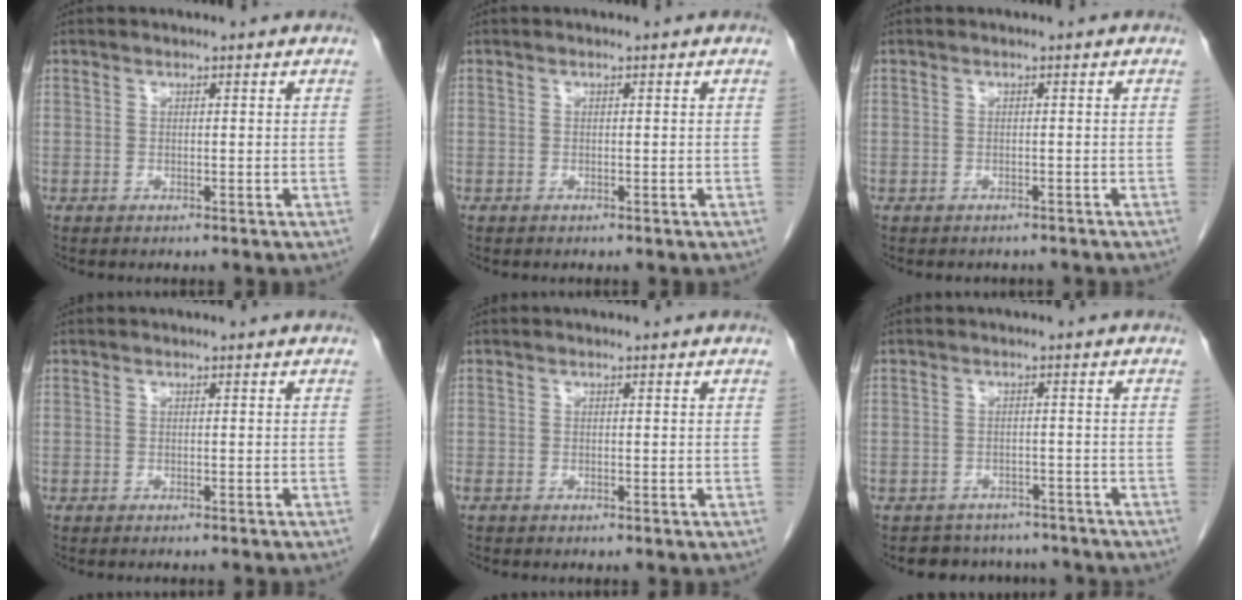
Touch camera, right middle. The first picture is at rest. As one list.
[{"total": 0.0}, {"total": 2.6, "force": [-2.4, 1.0, 0.5], "torque": [-0.013, -0.003, -0.029]}, {"total": 2.3, "force": [-2.0, 0.0, 1.1], "torque": [-0.016, -0.001, -0.023]}, {"total": 0.6, "force": [-0.5, 0.2, 0.2], "torque": [-0.009, -0.002, -0.011]}, {"total": 6.8, "force": [-6.1, 3.0, 0.3], "torque": [0.002, 0.015, -0.072]}]